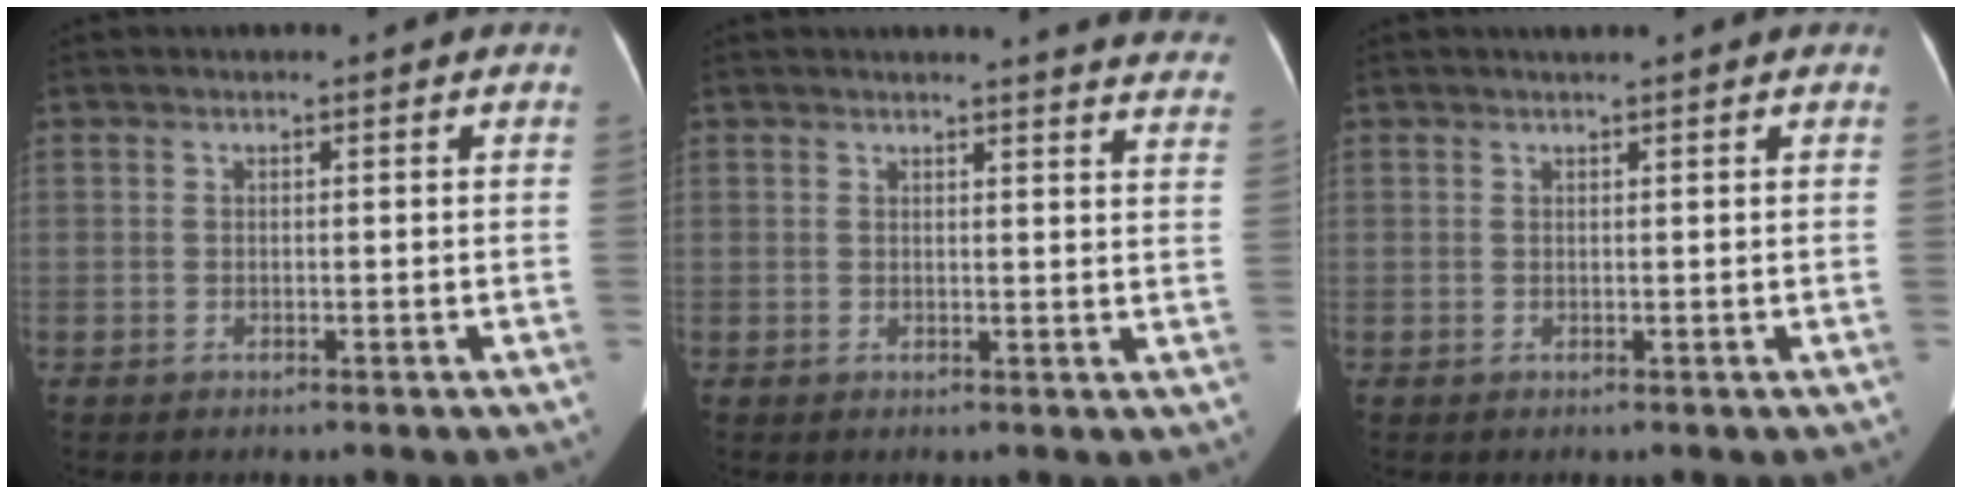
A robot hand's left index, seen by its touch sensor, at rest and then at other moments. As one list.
[{"total": 14.3, "force": [13.9, 1.1, 3.2], "torque": [-0.014, -0.076, 0.122]}, {"total": 2.3, "force": [2.0, 0.1, 1.1], "torque": [-0.012, 0.018, 0.028]}]